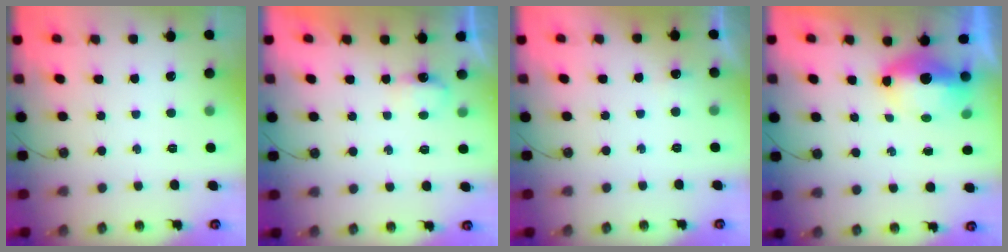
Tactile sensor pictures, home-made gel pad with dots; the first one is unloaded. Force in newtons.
{"total": 3.5, "press": 3.4, "slide": 0.7}
{"total": 3.8, "press": 3.7, "slide": 0.8}
{"total": 7.3, "press": 7.1, "slide": 1.6}